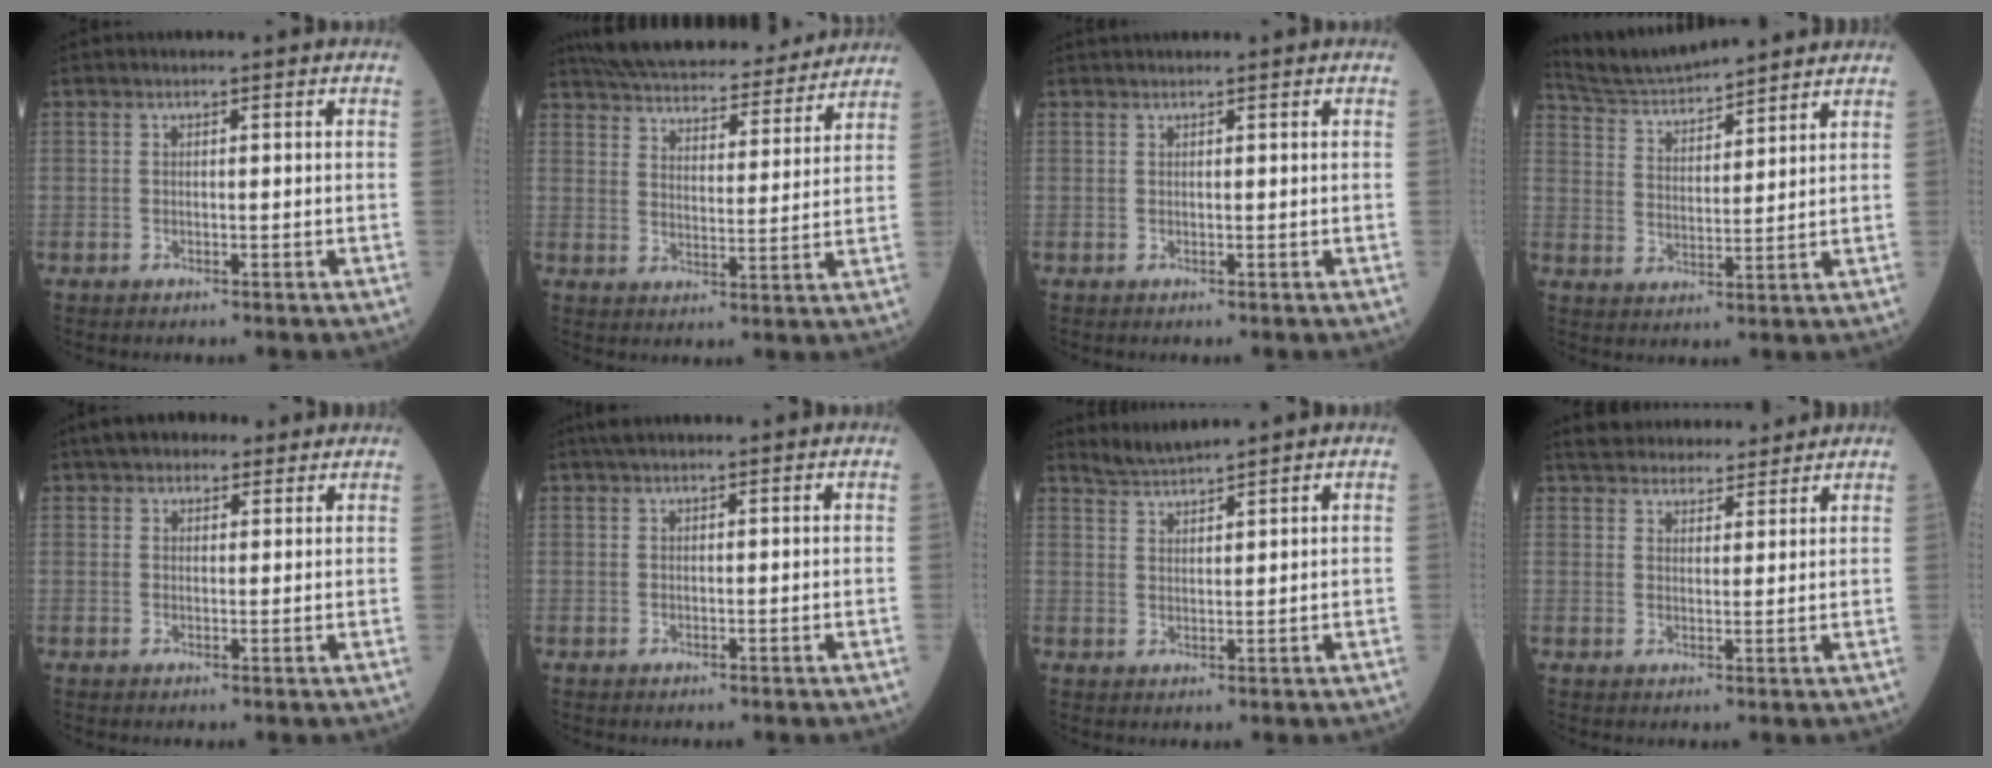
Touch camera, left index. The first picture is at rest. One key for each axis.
{"total": 21.5, "fx": 19.5, "fy": 4.8, "fz": 7.8, "tx": -0.129, "ty": 0.023, "tz": 0.271}
{"total": 1.2, "fx": 1.2, "fy": -0.1, "fz": 0.3, "tx": -0.006, "ty": 0.021, "tz": 0.027}
{"total": 12.4, "fx": 11.8, "fy": 1.3, "fz": 3.8, "tx": -0.078, "ty": 0.028, "tz": 0.203}
{"total": 6.1, "fx": 4.8, "fy": 2.9, "fz": 2.6, "tx": -0.030, "ty": 0.030, "tz": 0.076}
{"total": 1.8, "fx": 1.5, "fy": 0.5, "fz": 0.8, "tx": -0.016, "ty": 0.022, "tz": 0.027}
{"total": 3.2, "fx": 3.1, "fy": -0.8, "fz": 0.0, "tx": -0.007, "ty": 0.007, "tz": 0.067}
{"total": 12.1, "fx": 11.2, "fy": 3.1, "fz": 3.3, "tx": -0.043, "ty": 0.026, "tz": 0.166}